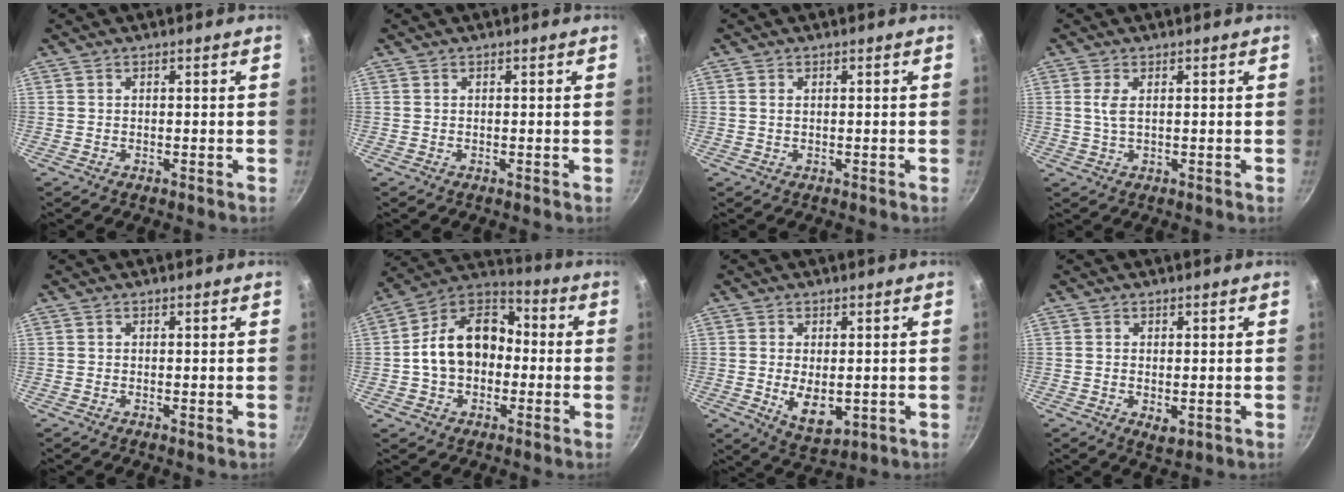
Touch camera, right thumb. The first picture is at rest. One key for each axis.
{"total": 0.0}
{"total": 0.8, "fx": 0.2, "fy": 0.4, "fz": 0.6, "tx": -0.012, "ty": 0.000, "tz": 0.002}
{"total": 1.2, "fx": 0.3, "fy": 0.6, "fz": 1.1, "tx": -0.021, "ty": 0.000, "tz": 0.004}
{"total": 0.0}
{"total": 16.0, "fx": -1.1, "fy": 11.8, "fz": 10.8, "tx": -0.149, "ty": 0.048, "tz": -0.038}
{"total": 7.4, "fx": -0.9, "fy": 4.2, "fz": 6.1, "tx": -0.094, "ty": -0.014, "tz": 0.001}
{"total": 2.8, "fx": -0.6, "fy": 1.4, "fz": 2.3, "tx": -0.037, "ty": -0.013, "tz": -0.006}